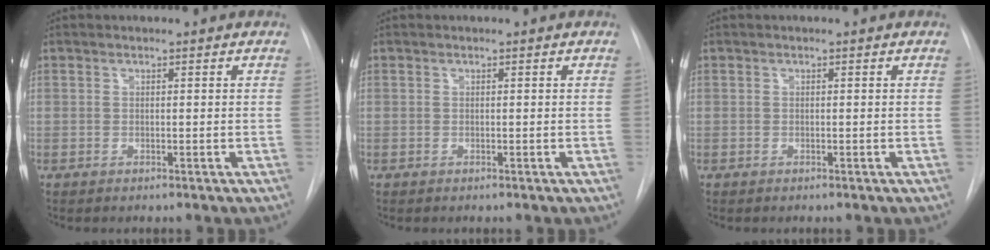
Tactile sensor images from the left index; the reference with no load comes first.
{"total": 0.0}
{"total": 0.0}